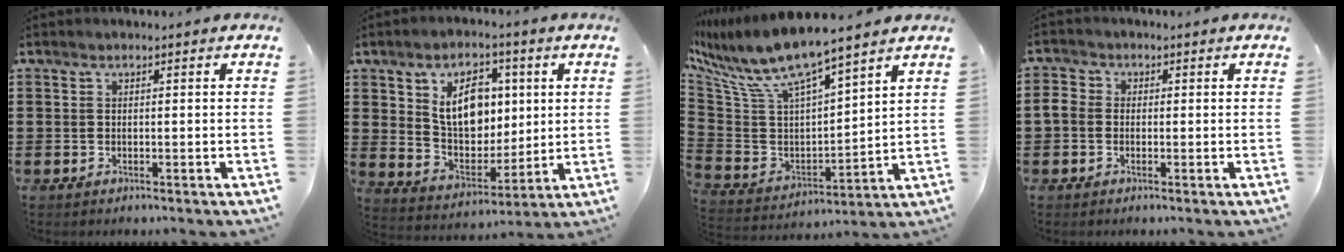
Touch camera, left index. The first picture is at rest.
{"total": 10.1, "force": [3.3, 7.0, 6.6], "torque": [-0.121, 0.006, 0.055]}
{"total": 9.5, "force": [7.4, 2.0, 5.7], "torque": [-0.149, -0.055, 0.126]}
{"total": 2.2, "force": [-0.6, 1.9, 1.0], "torque": [-0.037, 0.002, -0.019]}